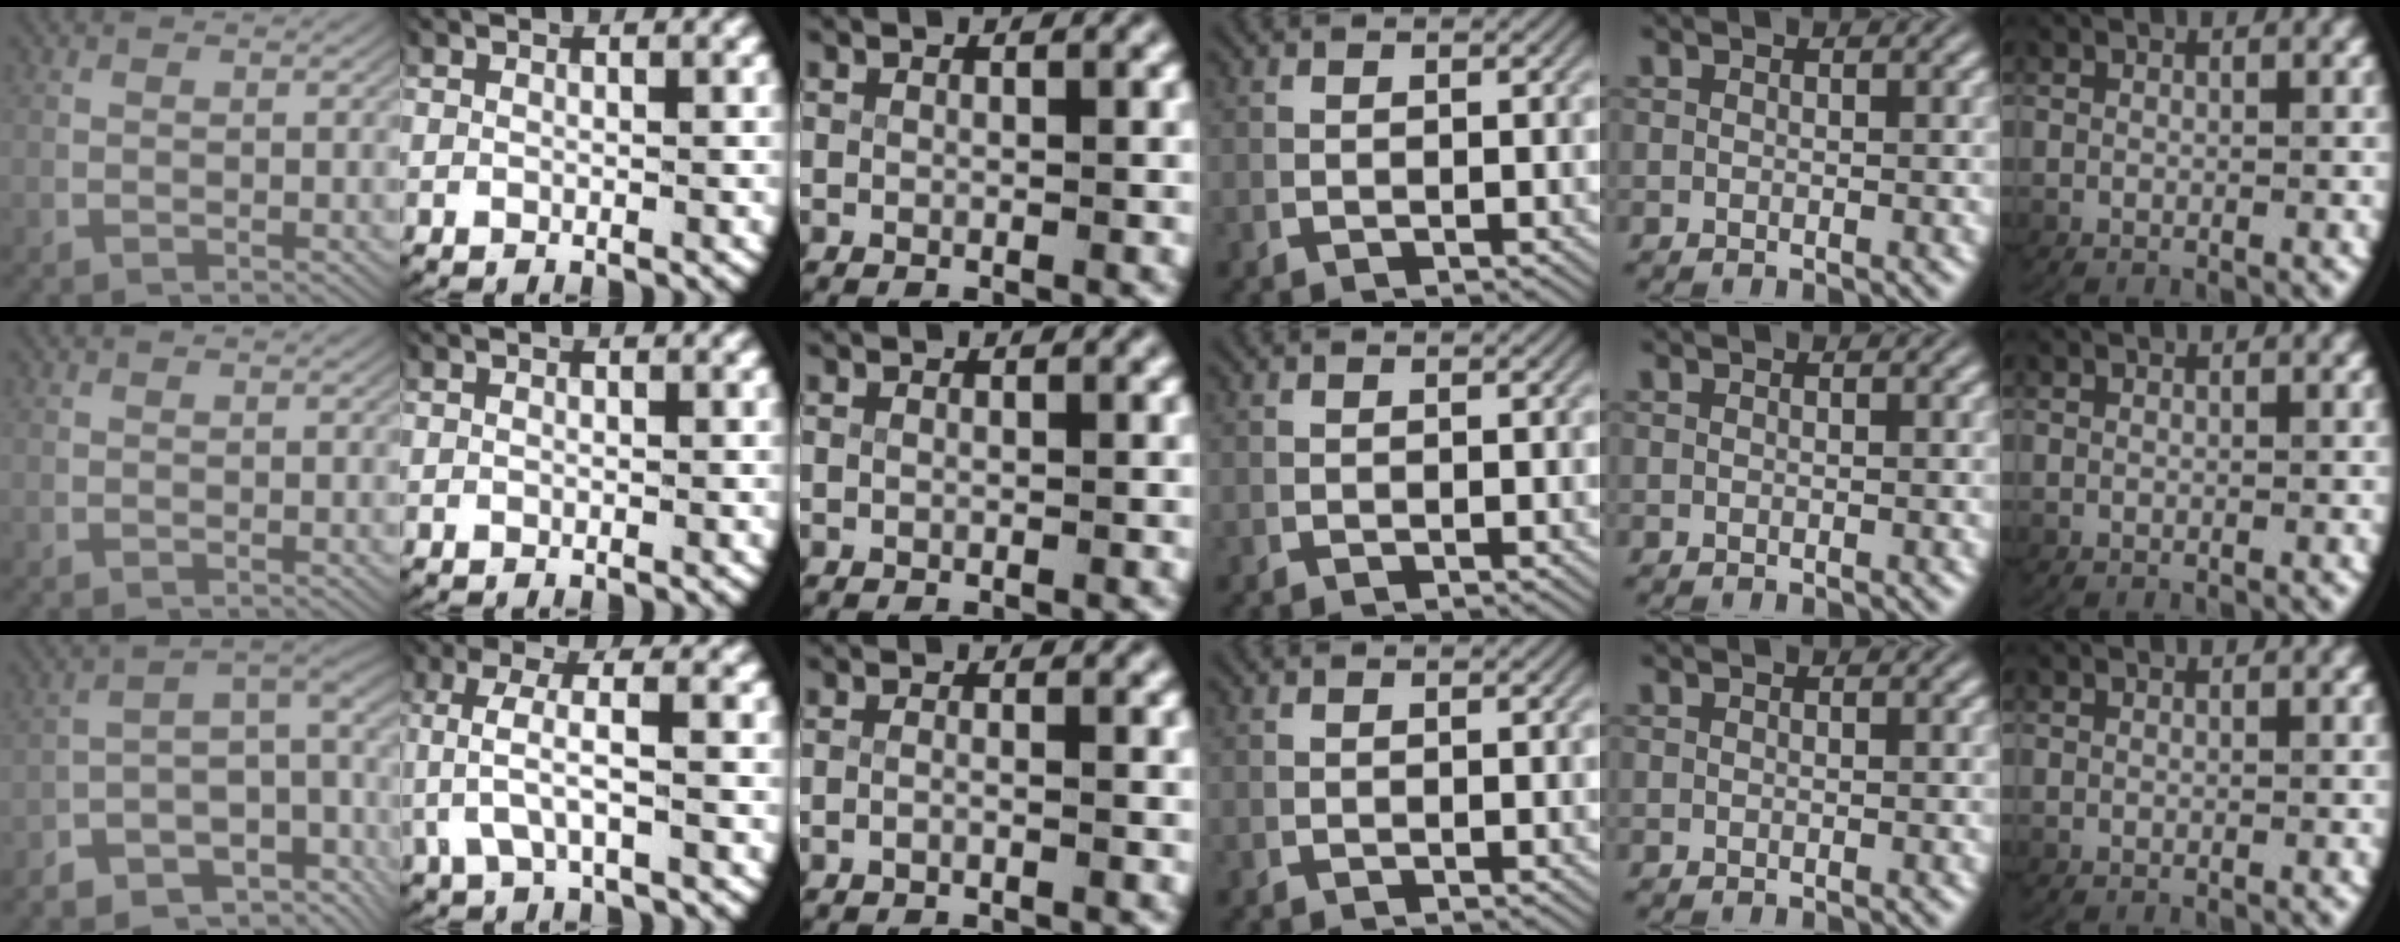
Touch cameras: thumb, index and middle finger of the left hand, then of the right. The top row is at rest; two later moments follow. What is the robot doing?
{"motion": "lift_and_place", "object": "towel"}